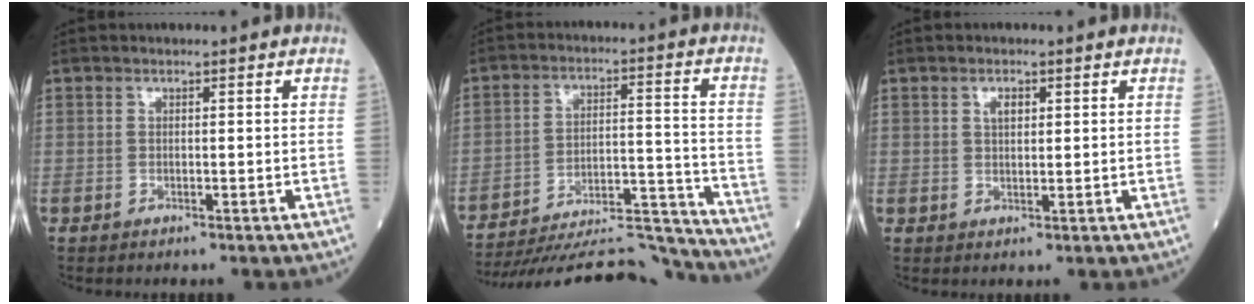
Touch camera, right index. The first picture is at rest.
{"total": 22.0, "force": [-21.3, 1.1, 5.3], "torque": [-0.083, 0.007, -0.316]}
{"total": 2.1, "force": [0.9, 1.0, 1.6], "torque": [-0.028, 0.002, 0.016]}